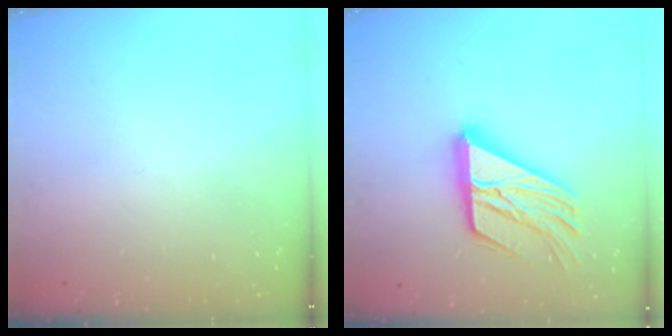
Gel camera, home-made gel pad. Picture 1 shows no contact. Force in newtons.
{"total": 20.1, "press": 20.0, "slide": 2.1}